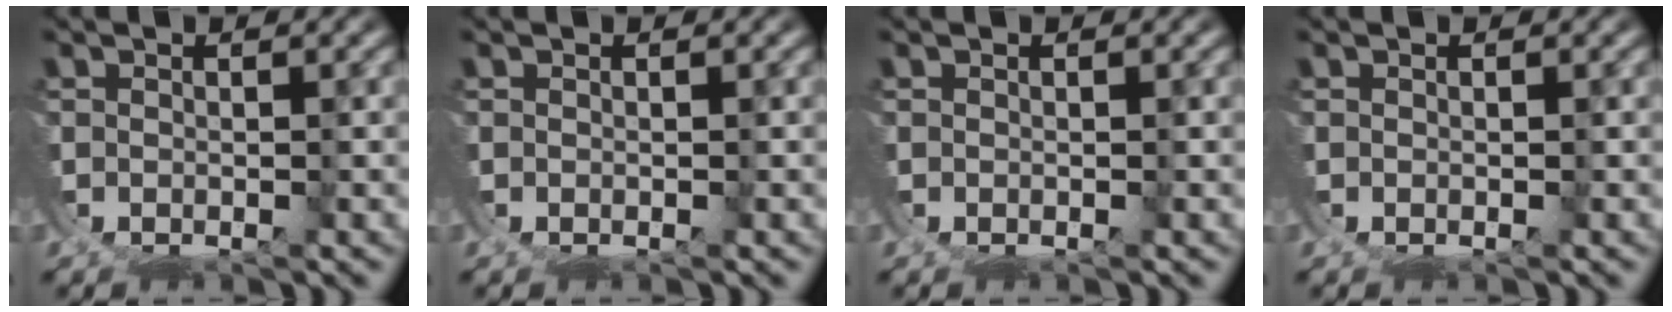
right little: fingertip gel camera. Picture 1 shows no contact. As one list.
[{"total": 0.0}, {"total": 0.0}, {"total": 0.0}]